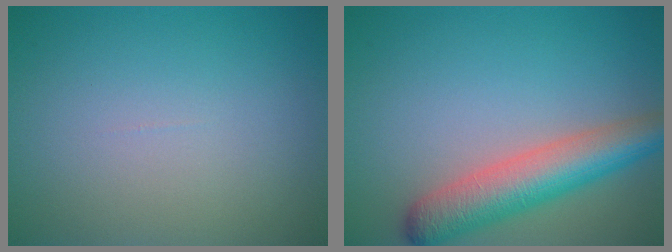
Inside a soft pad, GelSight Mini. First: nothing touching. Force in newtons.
{"total": 6.1, "press": 6.1, "slide": 0.3}